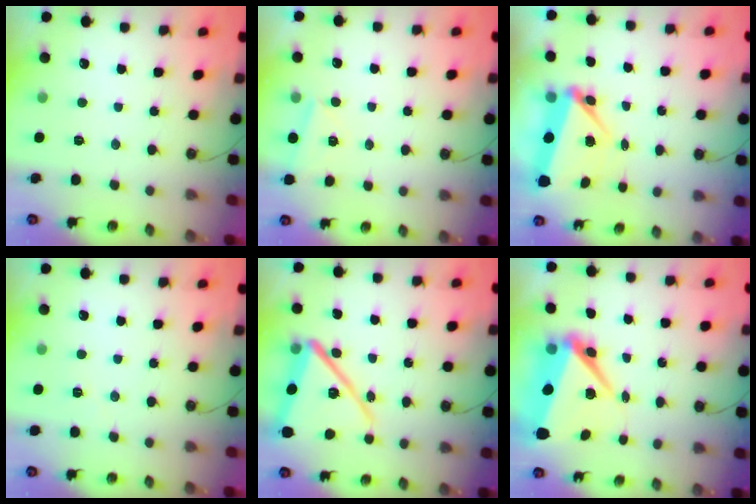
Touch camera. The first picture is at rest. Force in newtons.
{"total": 2.6, "press": 1.5, "slide": 2.1}
{"total": 6.0, "press": 5.1, "slide": 3.1}
{"total": 2.9, "press": 1.9, "slide": 2.2}
{"total": 18.2, "press": 18.1, "slide": 1.4}
{"total": 10.5, "press": 10.3, "slide": 1.9}